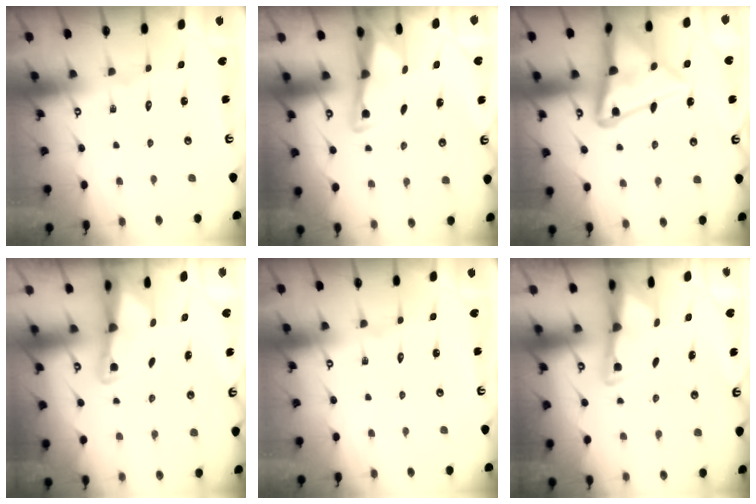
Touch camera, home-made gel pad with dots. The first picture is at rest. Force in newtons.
{"total": 2.9, "press": 2.8, "slide": 0.4}
{"total": 19.6, "press": 19.5, "slide": 1.9}
{"total": 2.4, "press": 2.4, "slide": 0.5}
{"total": 0.0}
{"total": 3.0, "press": 2.9, "slide": 0.6}